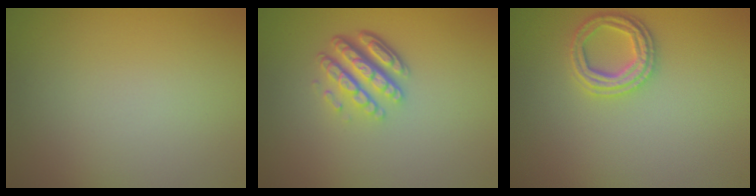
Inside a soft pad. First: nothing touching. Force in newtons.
{"total": 4.9, "press": 3.4, "slide": 3.5}
{"total": 2.8, "press": 2.7, "slide": 0.7}